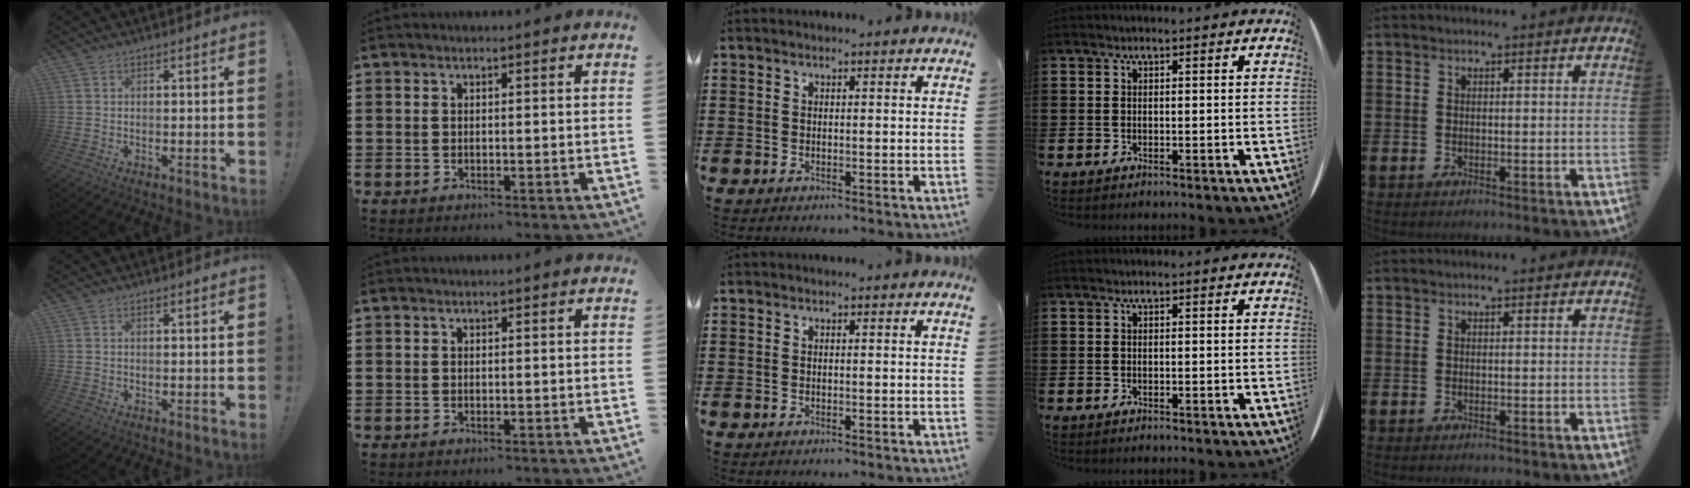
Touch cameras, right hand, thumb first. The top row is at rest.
{}